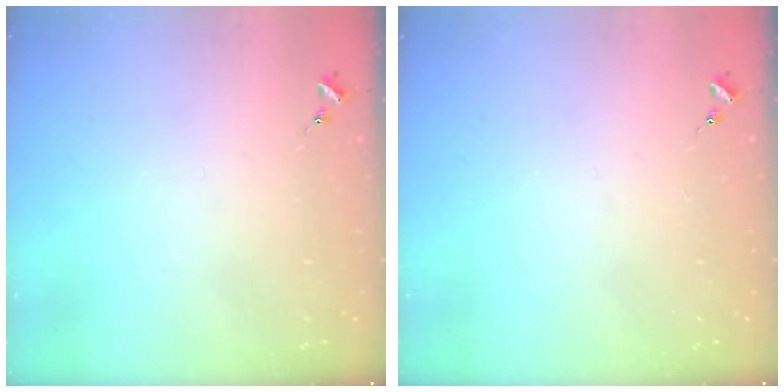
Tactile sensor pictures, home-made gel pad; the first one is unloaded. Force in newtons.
{"total": 0.0}